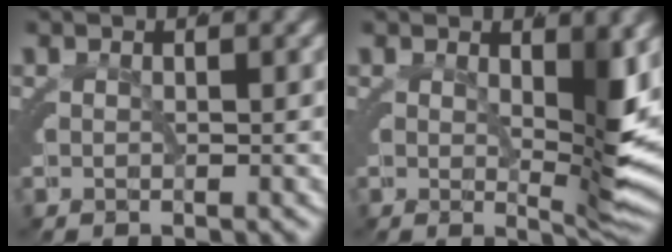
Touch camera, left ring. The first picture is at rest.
{"total": 4.5, "force": [0.3, 0.5, 4.5], "torque": [-0.055, -0.016, 0.010]}